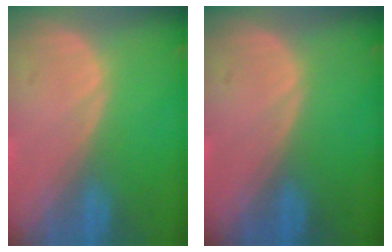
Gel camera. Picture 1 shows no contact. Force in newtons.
{"total": 0.0}